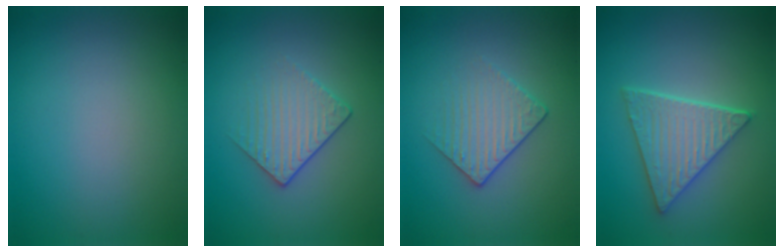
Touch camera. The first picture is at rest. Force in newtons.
{"total": 2.1, "press": 1.8, "slide": 1.1}
{"total": 2.1, "press": 1.8, "slide": 1.1}
{"total": 5.0, "press": 4.2, "slide": 2.6}